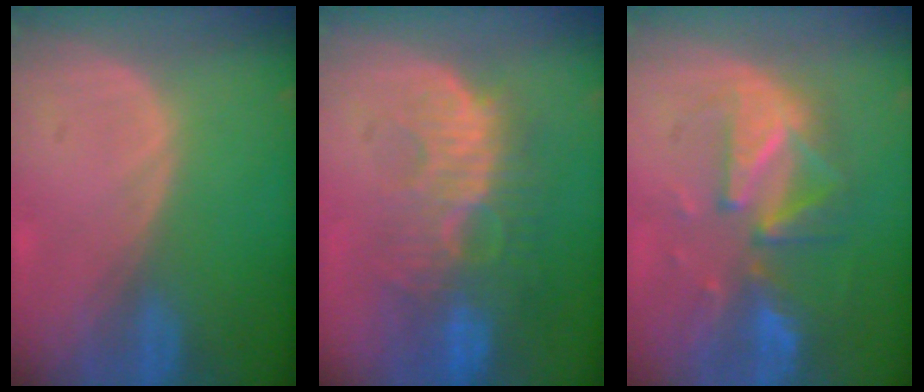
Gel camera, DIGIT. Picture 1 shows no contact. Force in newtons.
{"total": 11.1, "press": 9.6, "slide": 5.6}
{"total": 10.0, "press": 8.7, "slide": 4.8}